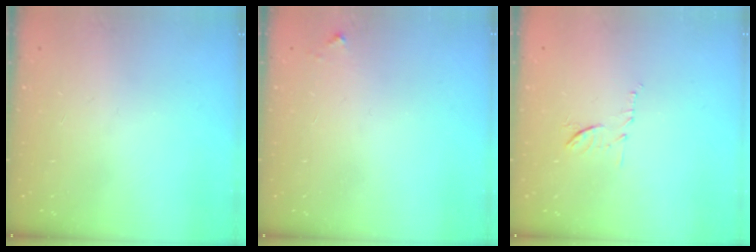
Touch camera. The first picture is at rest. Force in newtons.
{"total": 2.8, "press": 2.8, "slide": 0.2}
{"total": 7.8, "press": 7.8, "slide": 0.3}